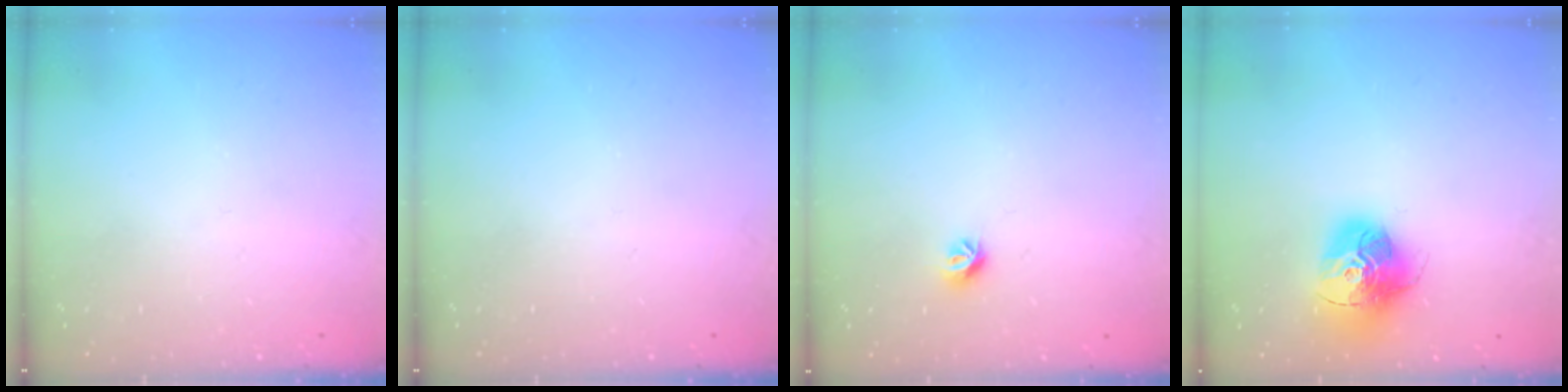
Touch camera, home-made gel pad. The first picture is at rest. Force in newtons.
{"total": 0.0}
{"total": 6.0, "press": 6.0, "slide": 0.7}
{"total": 16.5, "press": 16.4, "slide": 1.5}